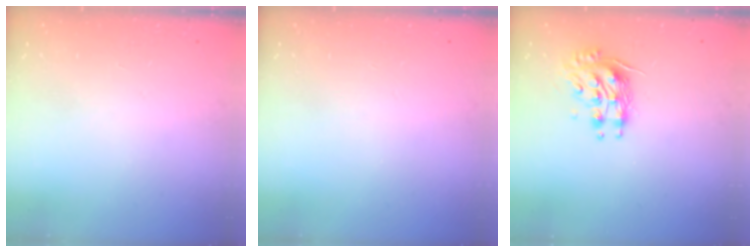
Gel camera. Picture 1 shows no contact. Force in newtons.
{"total": 0.0}
{"total": 9.4, "press": 9.4, "slide": 0.1}